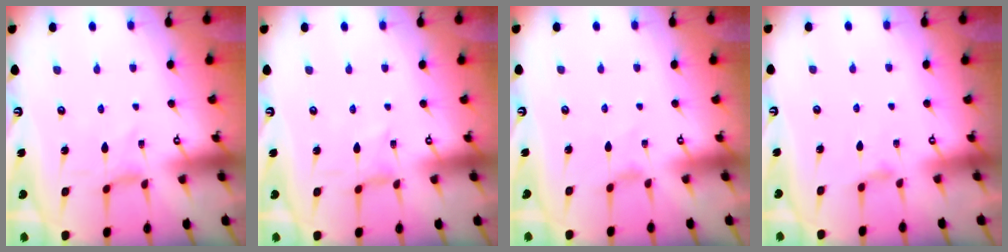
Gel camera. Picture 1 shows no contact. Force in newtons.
{"total": 0.0}
{"total": 0.9, "press": 0.8, "slide": 0.4}
{"total": 2.9, "press": 2.8, "slide": 0.5}